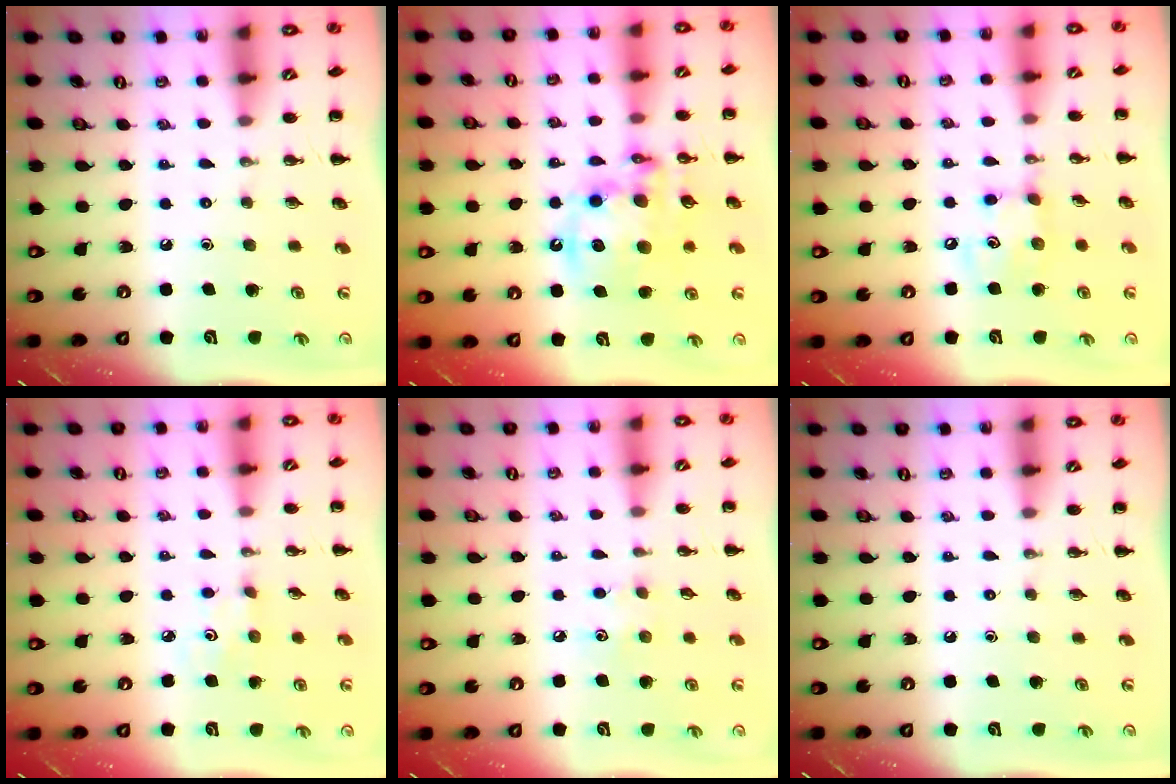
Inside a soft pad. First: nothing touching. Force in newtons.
{"total": 14.6, "press": 14.1, "slide": 3.6}
{"total": 7.0, "press": 6.9, "slide": 0.9}
{"total": 2.7, "press": 2.7, "slide": 0.3}
{"total": 4.4, "press": 4.3, "slide": 1.1}
{"total": 0.0}